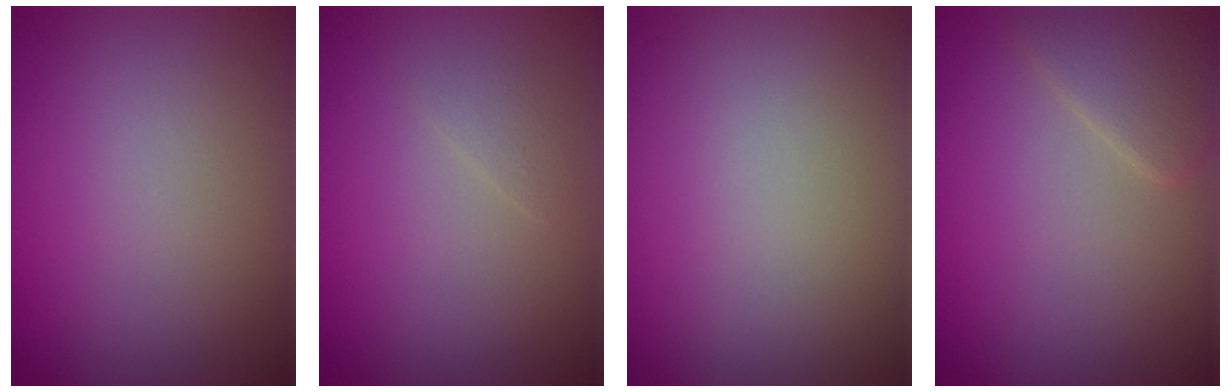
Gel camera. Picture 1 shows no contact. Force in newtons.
{"total": 0.8, "press": 0.8, "slide": 0.0}
{"total": 0.0}
{"total": 2.2, "press": 2.2, "slide": 0.1}